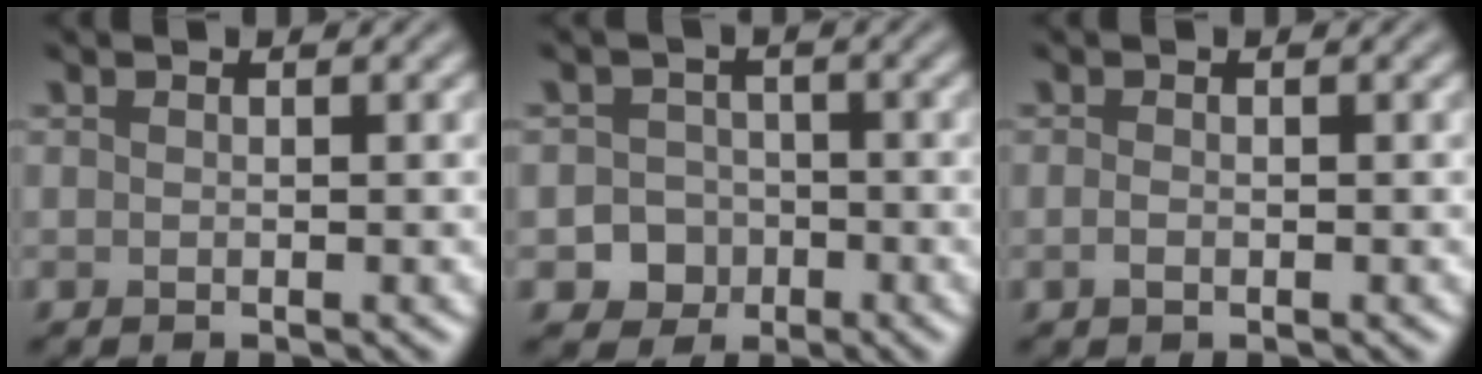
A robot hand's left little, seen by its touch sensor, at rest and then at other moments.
{"total": 3.3, "force": [-1.3, 3.0, 0.7], "torque": [0.014, 0.004, -0.030]}
{"total": 0.8, "force": [-0.2, 0.5, 0.6], "torque": [-0.015, -0.001, -0.004]}